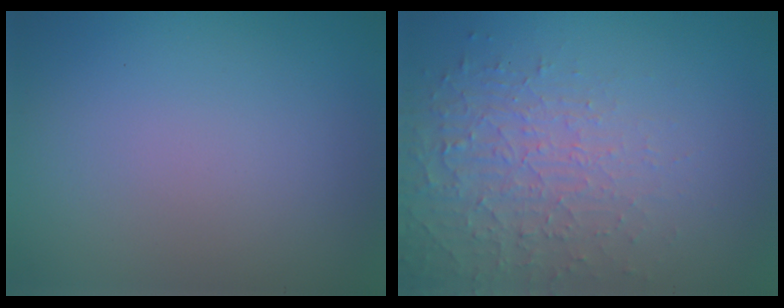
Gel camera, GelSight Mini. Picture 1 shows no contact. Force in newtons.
{"total": 5.2, "press": 3.3, "slide": 3.9}